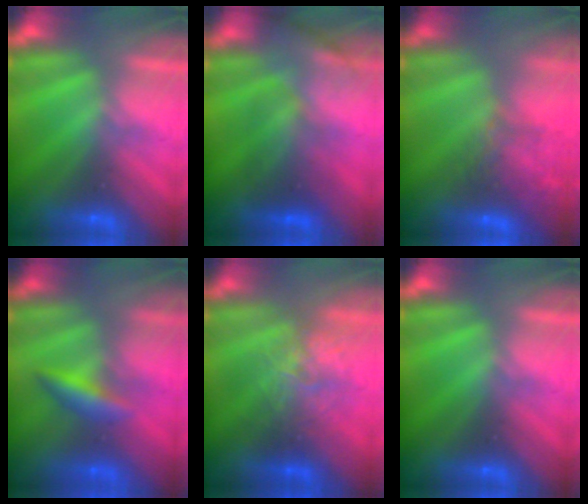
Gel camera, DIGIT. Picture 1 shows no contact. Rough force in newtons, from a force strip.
{"total": 2.6}
{"total": 9.9}
{"total": 2.4}
{"total": 2.4}
{"total": 0.0}